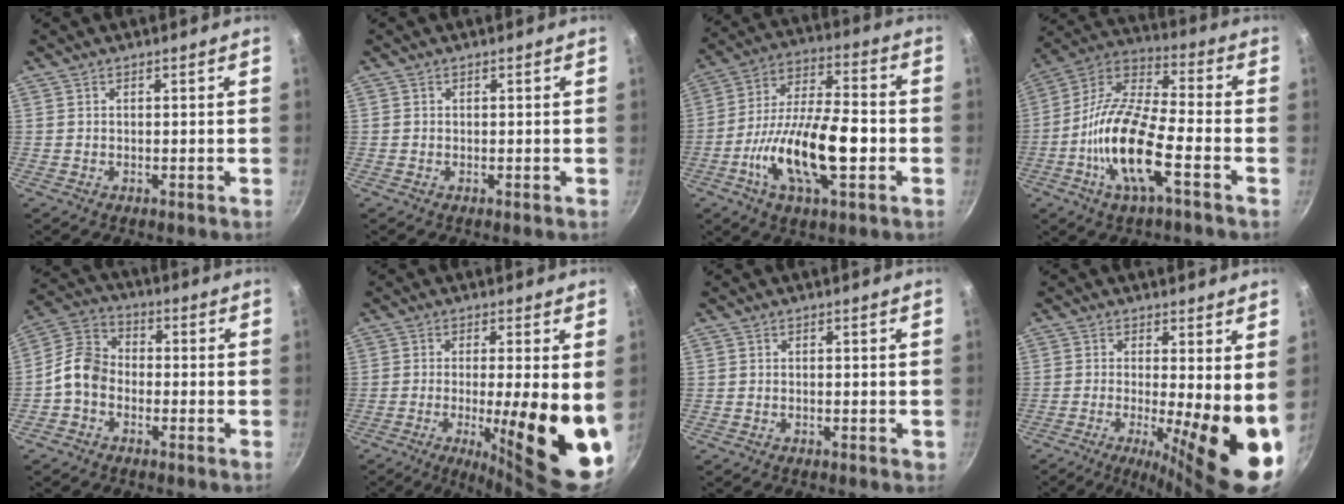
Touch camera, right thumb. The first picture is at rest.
{"total": 0.0}
{"total": 18.4, "force": [-4.7, 7.4, 16.2], "torque": [-0.279, 0.032, -0.091]}
{"total": 16.6, "force": [-5.7, 5.3, 14.6], "torque": [-0.286, 0.035, -0.130]}
{"total": 7.7, "force": [-2.5, 5.8, 4.4], "torque": [-0.073, 0.036, -0.070]}
{"total": 17.3, "force": [-2.4, 3.8, 16.7], "torque": [-0.218, -0.025, -0.029]}
{"total": 0.6, "force": [-0.2, 0.3, 0.5], "torque": [-0.005, 0.001, -0.003]}
{"total": 13.2, "force": [-1.7, 3.0, 12.8], "torque": [-0.169, -0.021, -0.021]}